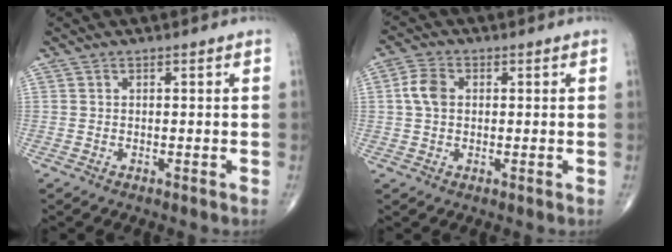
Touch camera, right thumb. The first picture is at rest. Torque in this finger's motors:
{"motor_torque": [-0.16, 0.22, 0.27, -0.12, 0.01]}